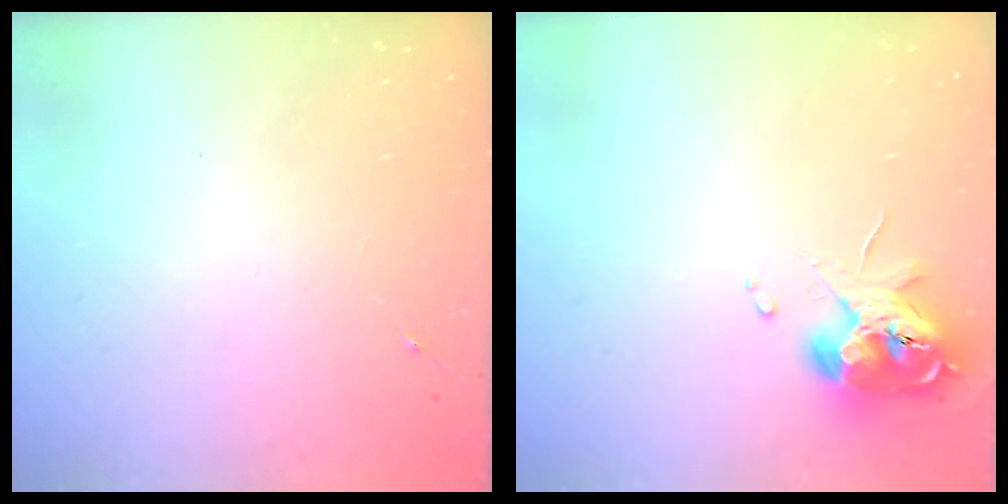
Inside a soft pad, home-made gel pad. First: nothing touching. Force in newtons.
{"total": 11.4, "press": 11.3, "slide": 1.8}